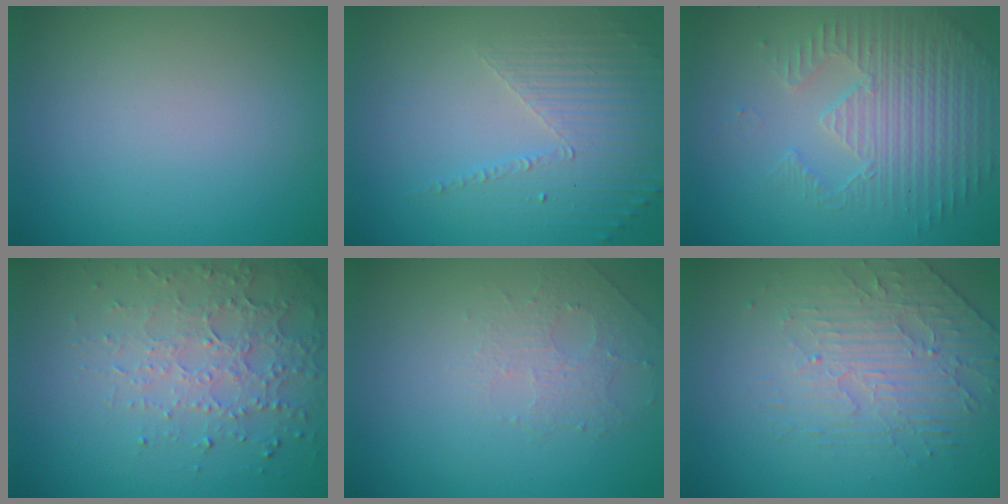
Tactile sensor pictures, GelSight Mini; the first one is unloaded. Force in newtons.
{"total": 4.3, "press": 3.1, "slide": 3.0}
{"total": 3.8, "press": 3.7, "slide": 1.0}
{"total": 4.6, "press": 3.3, "slide": 3.2}
{"total": 1.5, "press": 1.0, "slide": 1.1}
{"total": 4.6, "press": 3.3, "slide": 3.1}